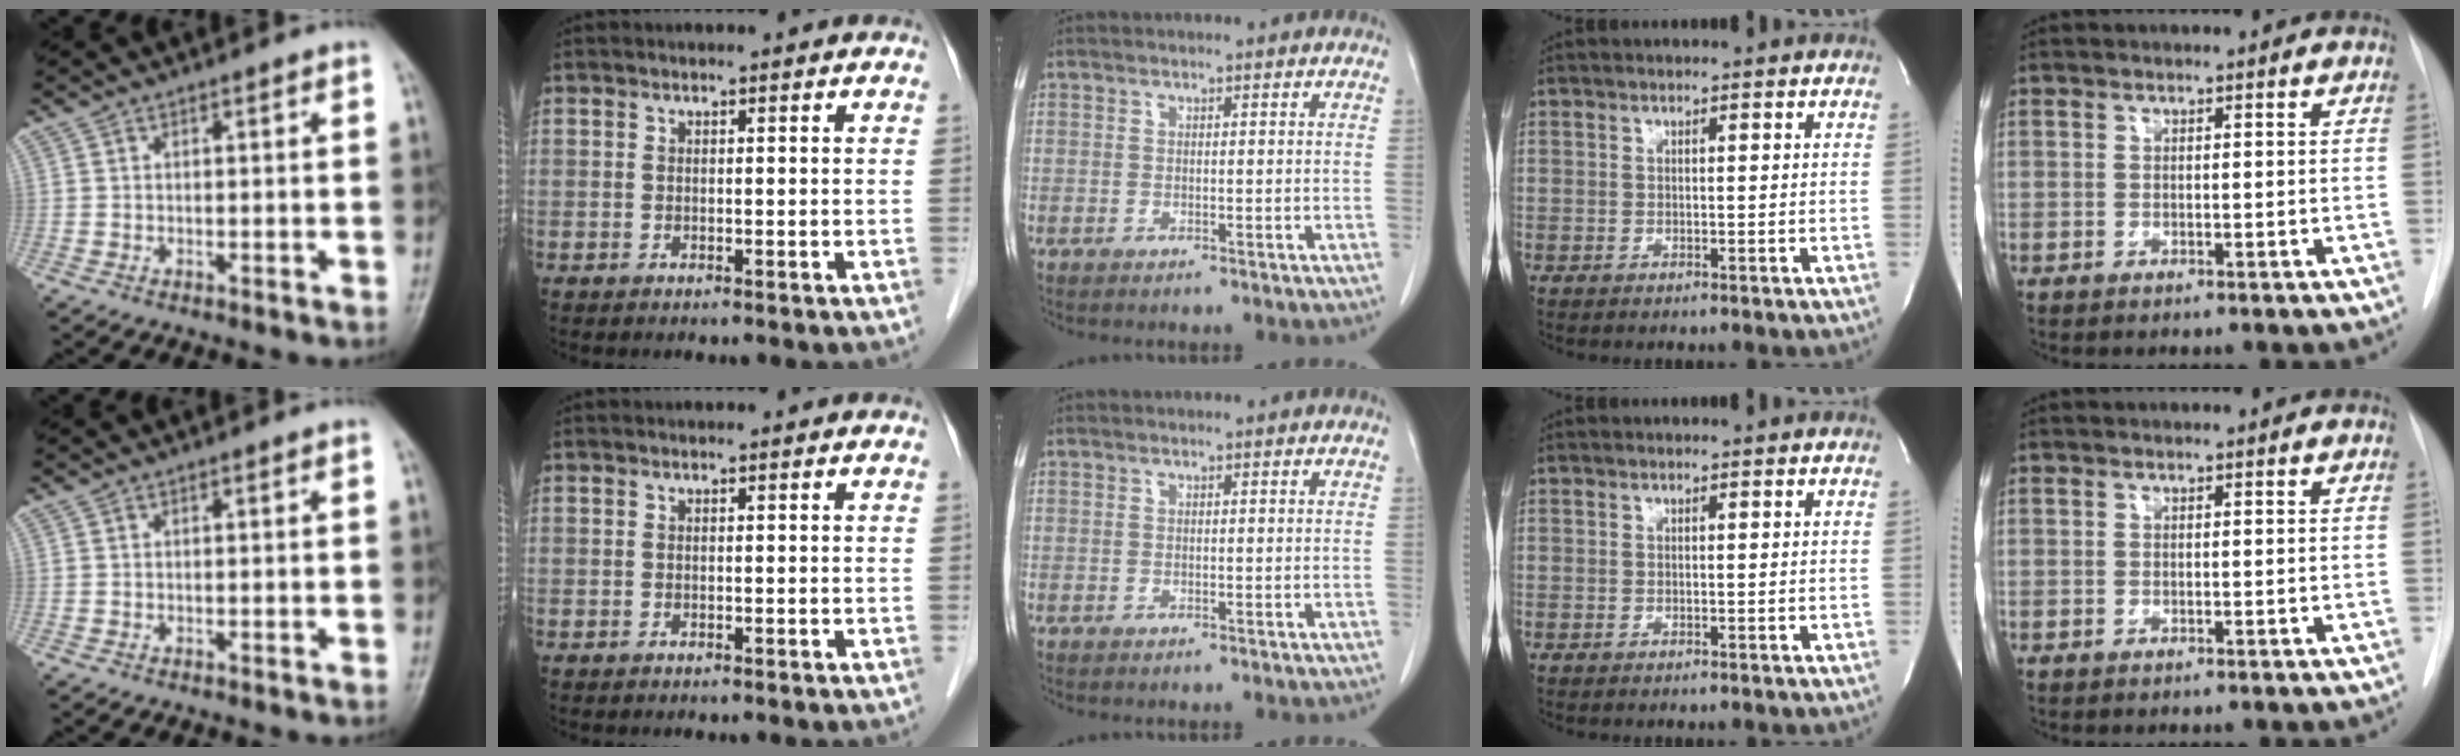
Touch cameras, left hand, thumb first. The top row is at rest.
{}